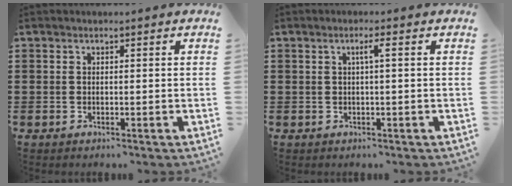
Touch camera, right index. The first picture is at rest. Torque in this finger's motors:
{"motor_torque": [0.34, -0.24, 0.04, 0.04]}